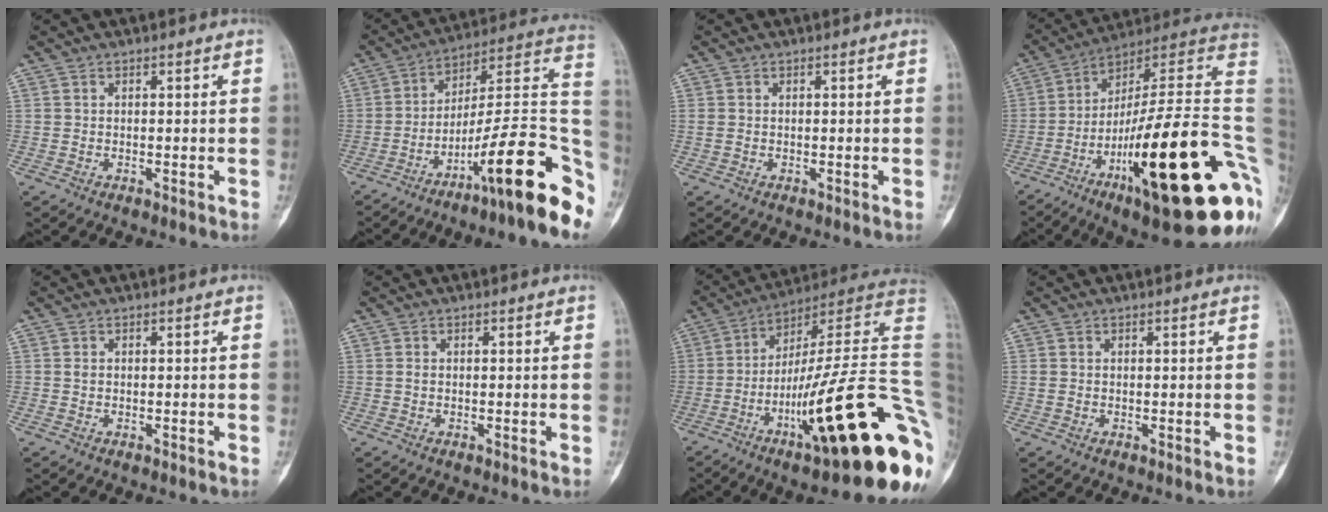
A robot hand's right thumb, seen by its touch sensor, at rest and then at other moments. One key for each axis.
{"total": 22.0, "fx": -11.3, "fy": 3.5, "fz": 18.5, "tx": -0.222, "ty": 0.077, "tz": -0.176}
{"total": 1.0, "fx": 0.0, "fy": 0.8, "fz": 0.6, "tx": -0.017, "ty": 0.001, "tz": 0.004}
{"total": 33.1, "fx": -8.0, "fy": 7.5, "fz": 31.2, "tx": -0.378, "ty": 0.061, "tz": -0.125}
{"total": 0.5, "fx": -0.1, "fy": 0.4, "fz": 0.4, "tx": -0.008, "ty": 0.002, "tz": -0.003}
{"total": 0.5, "fx": 0.0, "fy": 0.4, "fz": 0.4, "tx": -0.008, "ty": 0.001, "tz": -0.002}
{"total": 32.4, "fx": -8.9, "fy": 5.6, "fz": 30.6, "tx": -0.349, "ty": 0.066, "tz": -0.141}
{"total": 0.8, "fx": 0.0, "fy": 0.6, "fz": 0.4, "tx": -0.011, "ty": 0.002, "tz": 0.003}